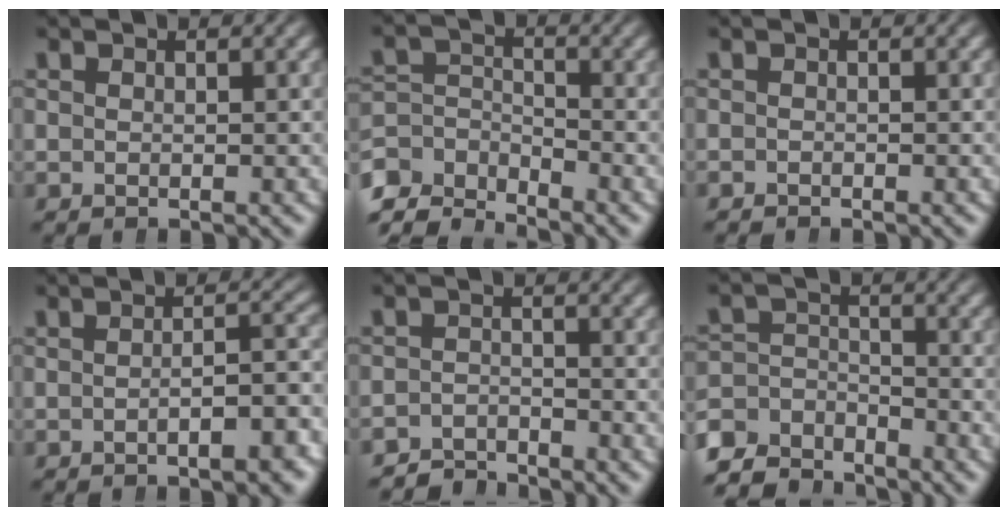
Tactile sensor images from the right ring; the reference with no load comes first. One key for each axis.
{"total": 5.7, "fx": -3.5, "fy": 3.7, "fz": 2.5, "tx": -0.068, "ty": -0.042, "tz": -0.047}
{"total": 0.7, "fx": -0.7, "fy": -0.1, "fz": -0.2, "tx": 0.003, "ty": -0.010, "tz": -0.008}
{"total": 4.2, "fx": -2.5, "fy": 1.0, "fz": 3.3, "tx": -0.040, "ty": -0.002, "tz": -0.037}
{"total": 3.4, "fx": -3.3, "fy": 0.7, "fz": -0.1, "tx": 0.006, "ty": -0.013, "tz": -0.059}
{"total": 6.5, "fx": -4.9, "fy": 3.6, "fz": 2.3, "tx": -0.052, "ty": -0.031, "tz": -0.073}